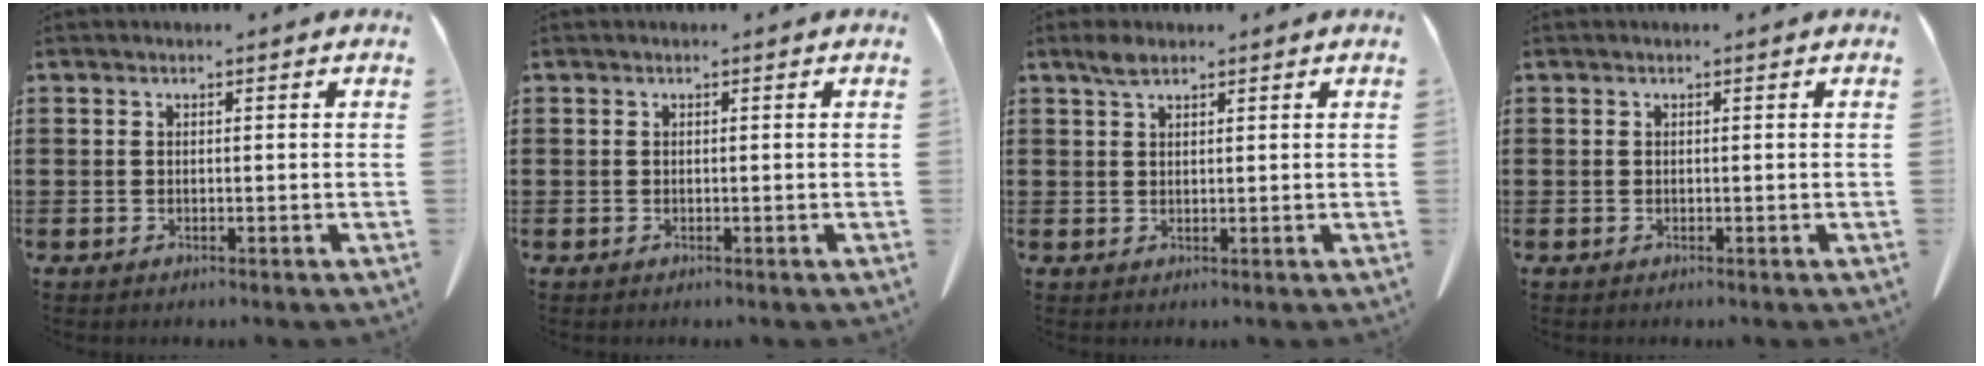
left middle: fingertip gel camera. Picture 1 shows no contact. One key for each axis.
{"total": 0.0}
{"total": 2.3, "fx": 1.6, "fy": 0.9, "fz": 1.3, "tx": -0.031, "ty": 0.004, "tz": 0.030}
{"total": 0.0}